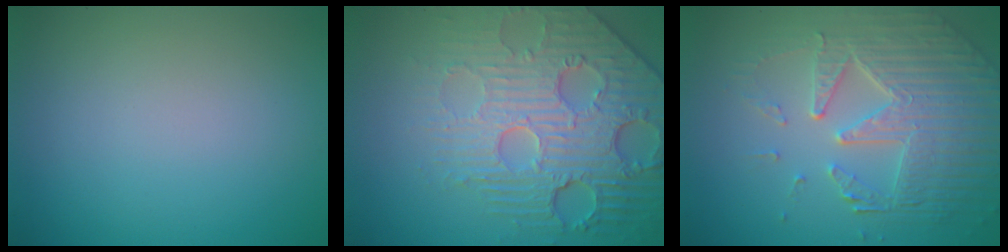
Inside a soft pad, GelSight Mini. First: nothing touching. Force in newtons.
{"total": 7.0, "press": 5.7, "slide": 4.0}
{"total": 7.1, "press": 5.3, "slide": 4.7}